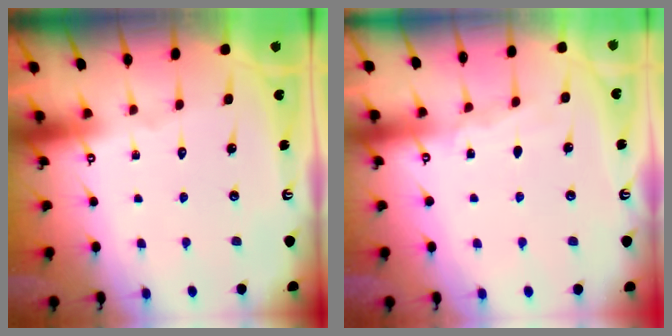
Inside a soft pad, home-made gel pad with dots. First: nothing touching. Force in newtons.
{"total": 4.6, "press": 4.5, "slide": 0.4}